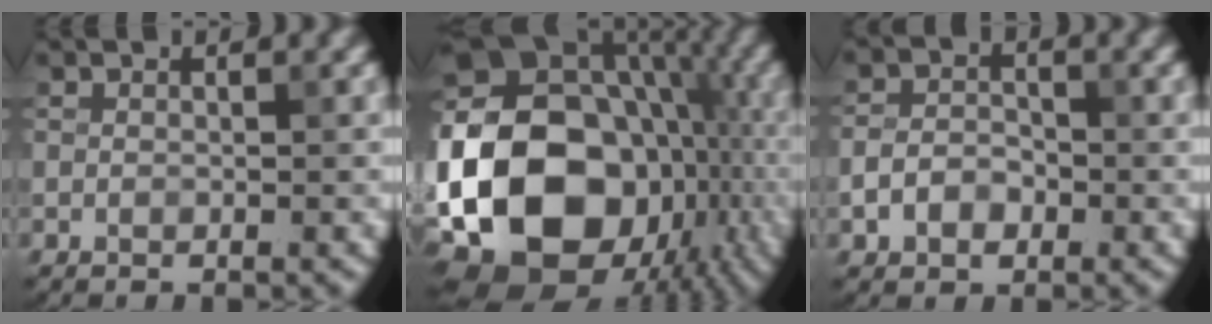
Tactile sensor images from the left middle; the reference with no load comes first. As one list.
[{"total": 21.7, "force": [-5.1, 16.7, 12.9], "torque": [-0.245, 0.001, -0.089]}, {"total": 2.6, "force": [-1.1, 1.9, 1.5], "torque": [-0.028, 0.005, -0.024]}]